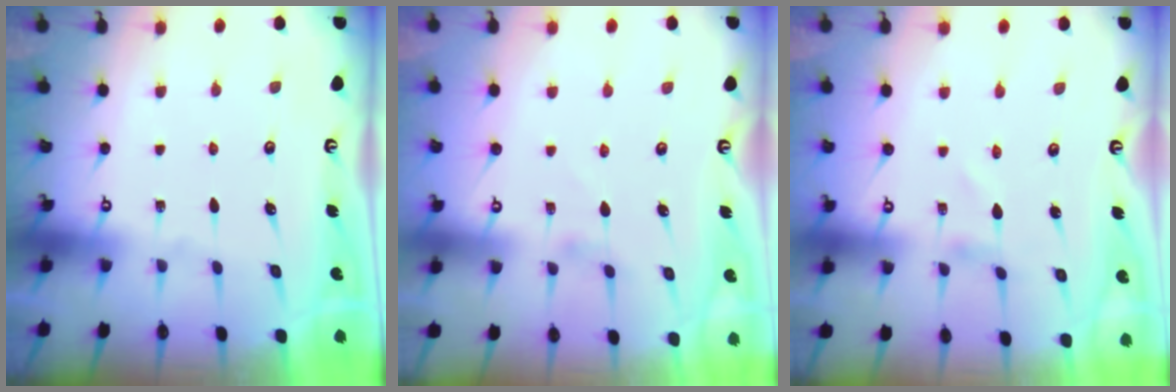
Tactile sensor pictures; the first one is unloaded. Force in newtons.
{"total": 0.7, "press": 0.6, "slide": 0.3}
{"total": 0.8, "press": 0.8, "slide": 0.1}